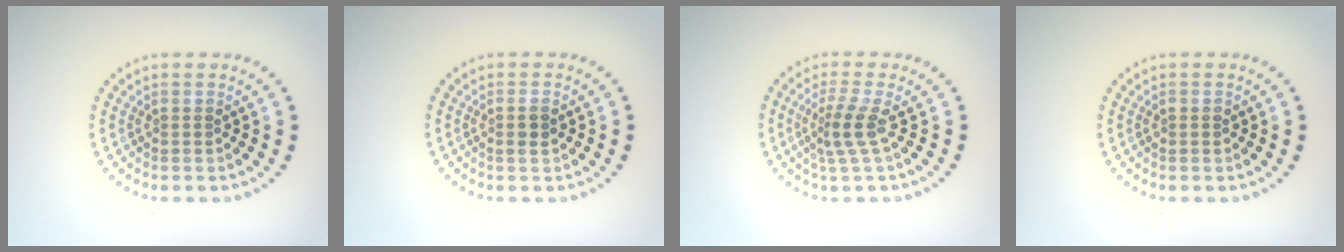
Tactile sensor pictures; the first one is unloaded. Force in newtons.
{"total": 1.1, "press": 1.0, "slide": 0.2}
{"total": 2.6, "press": 1.7, "slide": 1.9}
{"total": 0.7, "press": 0.7, "slide": 0.1}